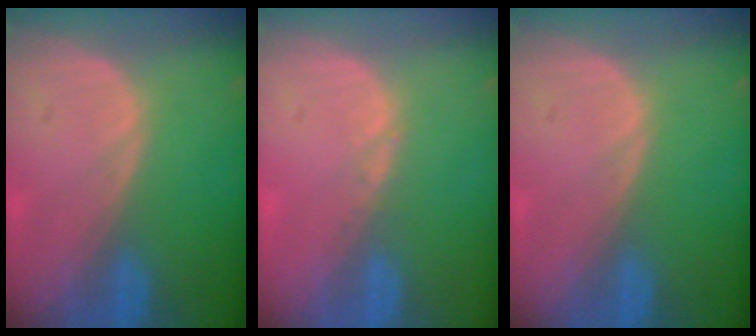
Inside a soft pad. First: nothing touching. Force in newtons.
{"total": 0.6, "press": 0.5, "slide": 0.3}
{"total": 0.0}